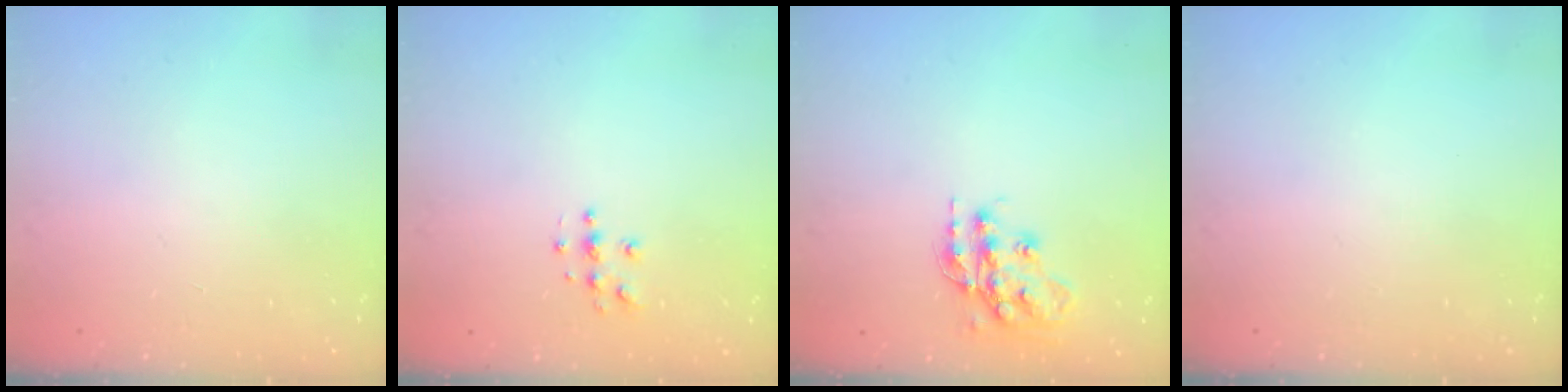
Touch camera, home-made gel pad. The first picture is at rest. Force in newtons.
{"total": 4.6, "press": 4.6, "slide": 0.2}
{"total": 15.4, "press": 15.4, "slide": 1.0}
{"total": 0.0}